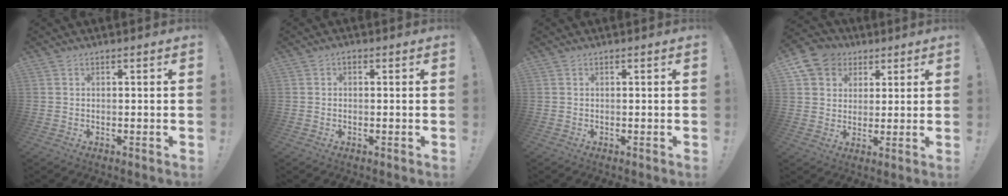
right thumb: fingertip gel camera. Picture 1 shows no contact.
{"total": 0.6, "force": [0.1, 0.4, 0.4], "torque": [-0.009, 0.003, 0.001]}
{"total": 0.0}
{"total": 9.1, "force": [3.9, 7.9, 2.5], "torque": [-0.032, -0.022, 0.079]}